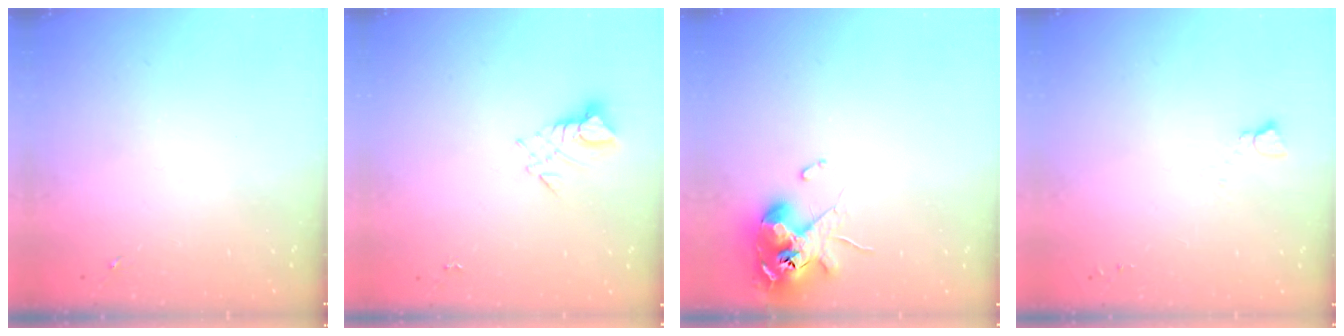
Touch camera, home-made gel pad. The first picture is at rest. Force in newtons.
{"total": 4.2, "press": 4.2, "slide": 0.2}
{"total": 11.6, "press": 11.4, "slide": 2.1}
{"total": 2.8, "press": 2.7, "slide": 0.3}